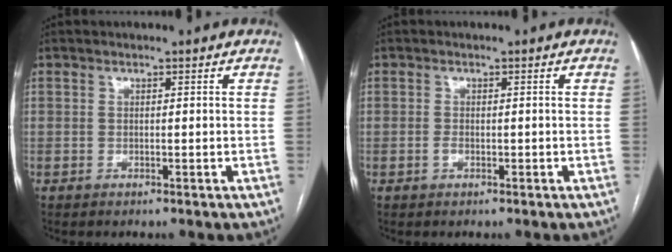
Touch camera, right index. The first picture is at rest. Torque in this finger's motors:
{"motor_torque": [0.65, 0.15, 0.21, 0.07]}